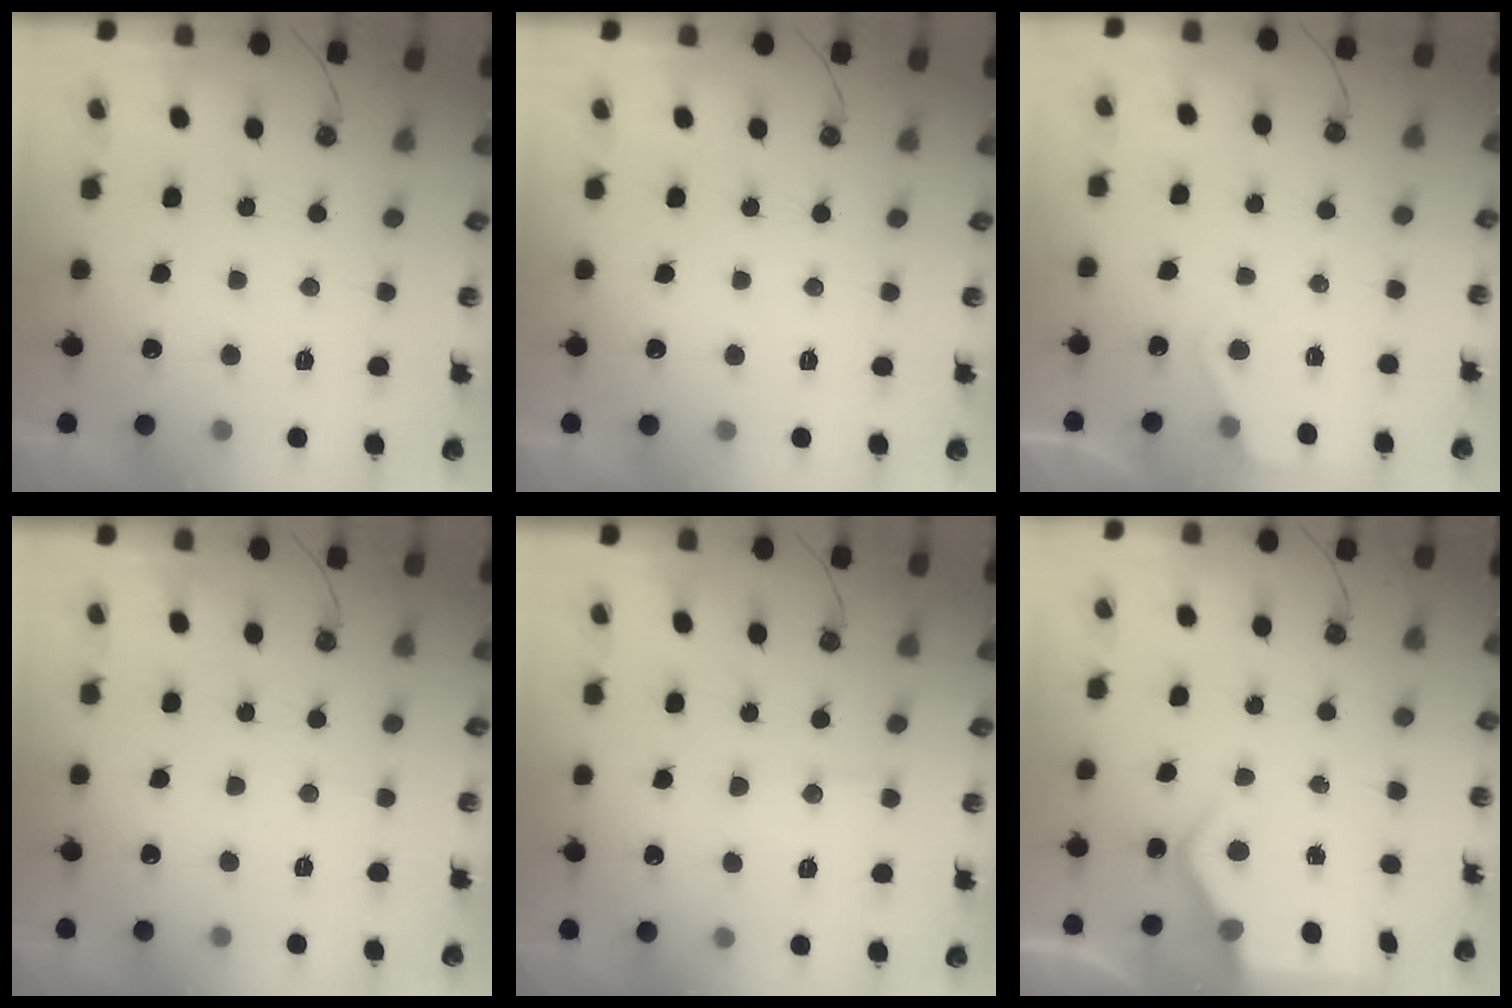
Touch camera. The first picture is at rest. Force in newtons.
{"total": 0.0}
{"total": 2.7, "press": 2.7, "slide": 0.4}
{"total": 5.2, "press": 5.2, "slide": 0.8}
{"total": 8.4, "press": 8.3, "slide": 0.7}
{"total": 5.0, "press": 5.0, "slide": 0.4}